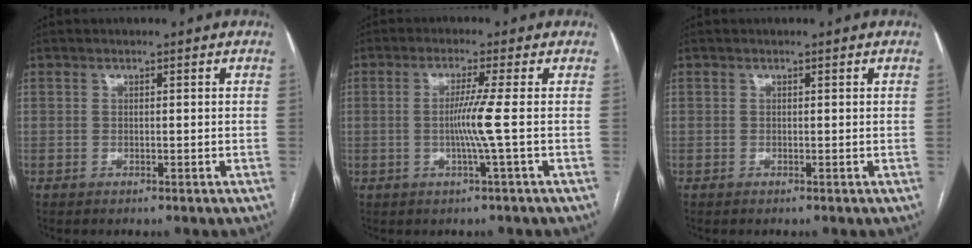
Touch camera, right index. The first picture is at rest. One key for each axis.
{"total": 4.7, "fx": -0.5, "fy": -1.8, "fz": 4.3, "tx": -0.083, "ty": -0.007, "tz": -0.011}
{"total": 0.0}